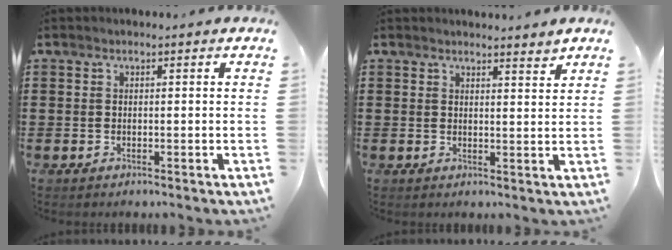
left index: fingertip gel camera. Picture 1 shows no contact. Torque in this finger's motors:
{"motor_torque": [-0.53, -0.54, -0.29, -0.07]}